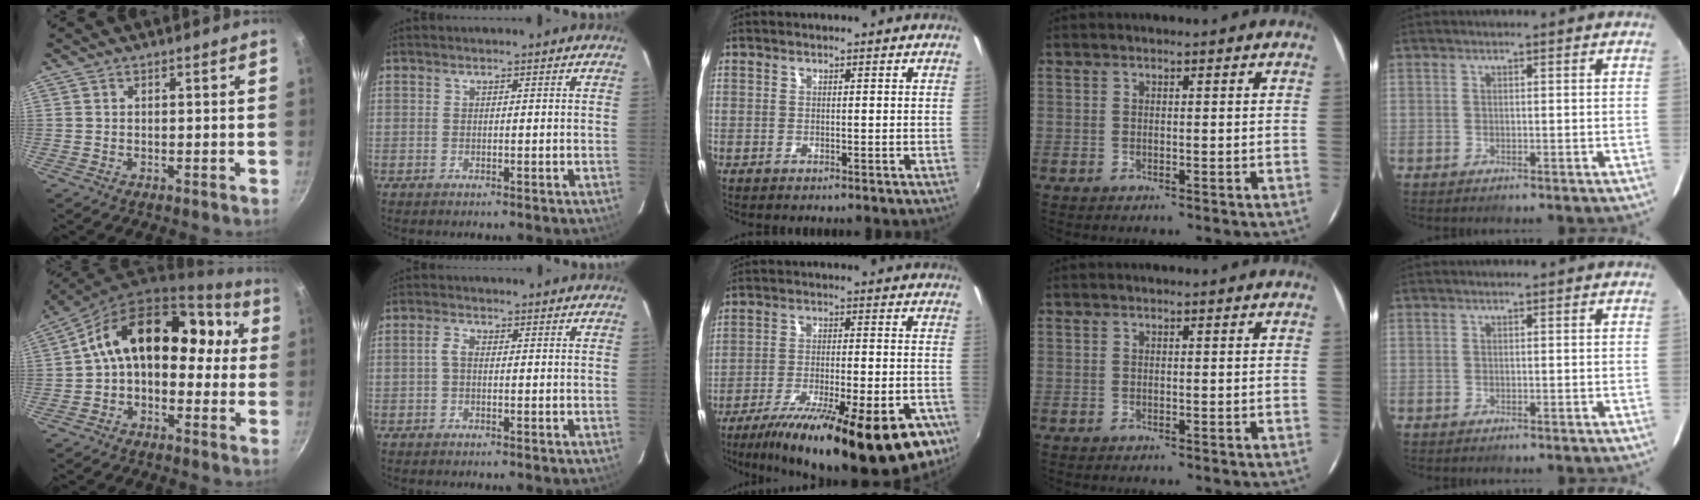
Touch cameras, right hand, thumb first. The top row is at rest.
{"thumb": {"total": 16.3, "force": [0.6, 11.4, 11.7], "torque": [-0.132, 0.065, -0.011]}, "index": {"total": 1.8, "force": [-0.1, 1.1, 1.5], "torque": [-0.033, 0.008, -0.005]}, "middle": {"total": 26.4, "force": [-17.6, 6.7, 18.5], "torque": [-0.300, -0.052, -0.254]}}